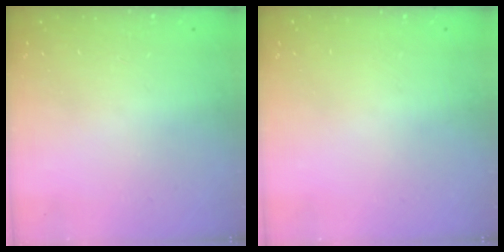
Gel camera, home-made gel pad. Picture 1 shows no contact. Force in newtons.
{"total": 0.0}